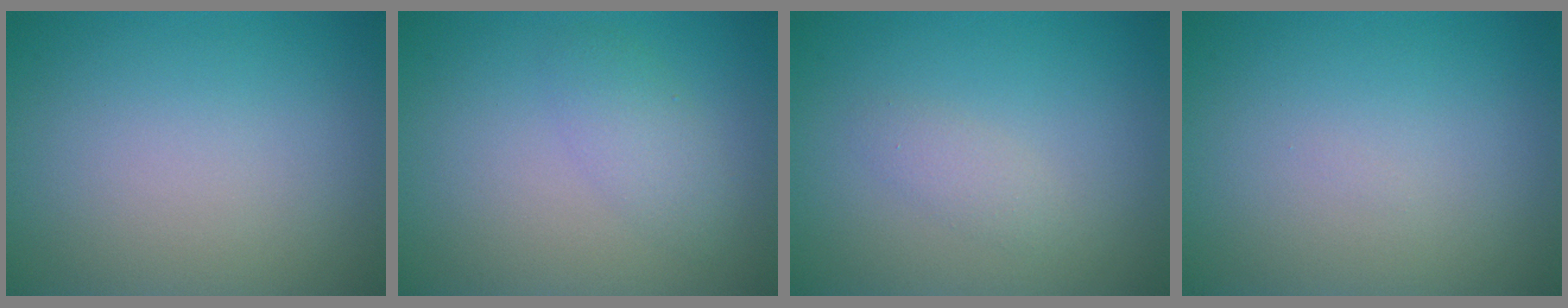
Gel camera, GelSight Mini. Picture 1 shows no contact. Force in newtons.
{"total": 2.1, "press": 2.1, "slide": 0.1}
{"total": 1.2, "press": 1.2, "slide": 0.1}
{"total": 0.0}